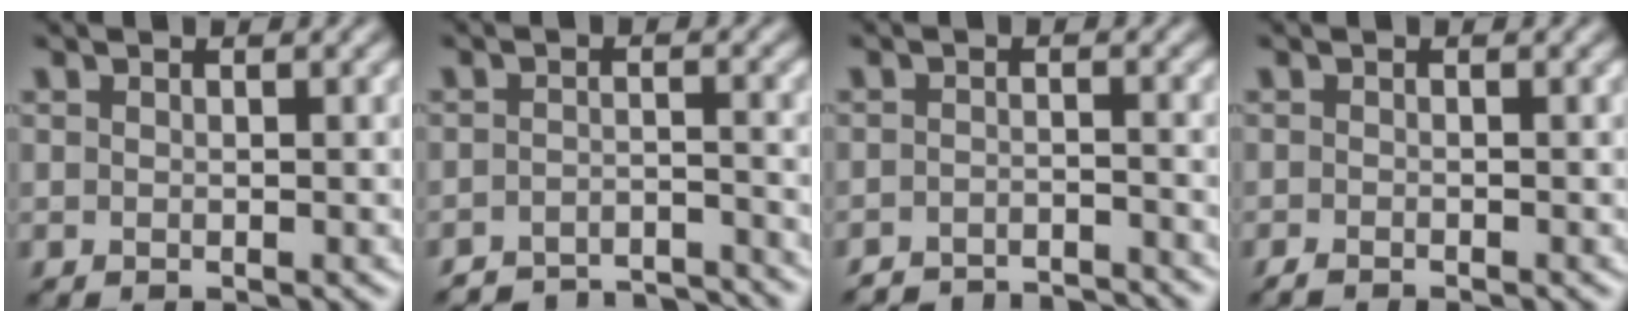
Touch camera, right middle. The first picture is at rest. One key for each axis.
{"total": 6.2, "fx": -6.0, "fy": 1.0, "fz": 1.1, "tx": -0.011, "ty": -0.003, "tz": -0.086}
{"total": 5.6, "fx": -5.5, "fy": 0.8, "fz": 1.0, "tx": -0.010, "ty": -0.004, "tz": -0.079}
{"total": 1.1, "fx": -1.0, "fy": 0.1, "fz": 0.4, "tx": -0.006, "ty": -0.005, "tz": -0.020}